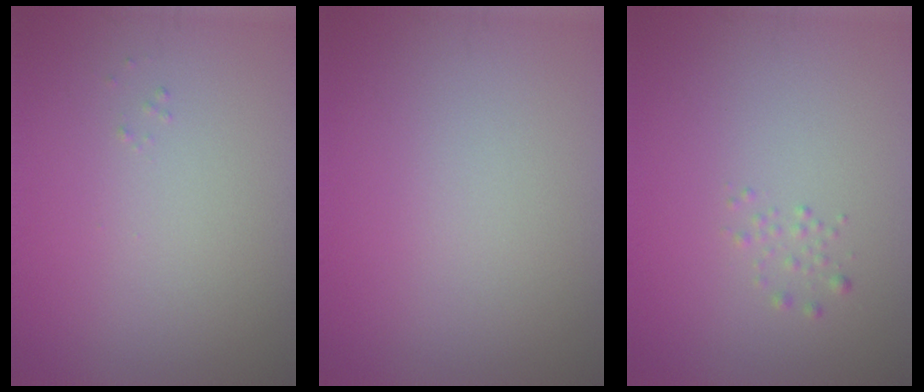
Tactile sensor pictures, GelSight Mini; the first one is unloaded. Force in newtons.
{"total": 0.0}
{"total": 0.8, "press": 0.8, "slide": 0.0}